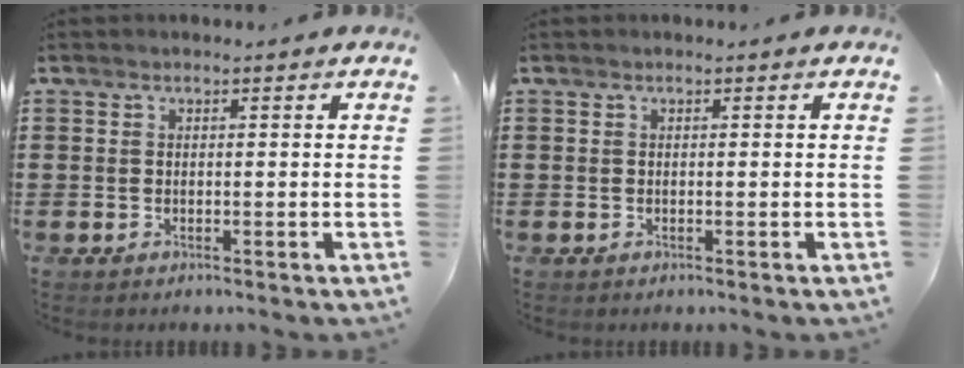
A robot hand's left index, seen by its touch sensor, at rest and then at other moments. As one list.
[{"total": 0.0}]